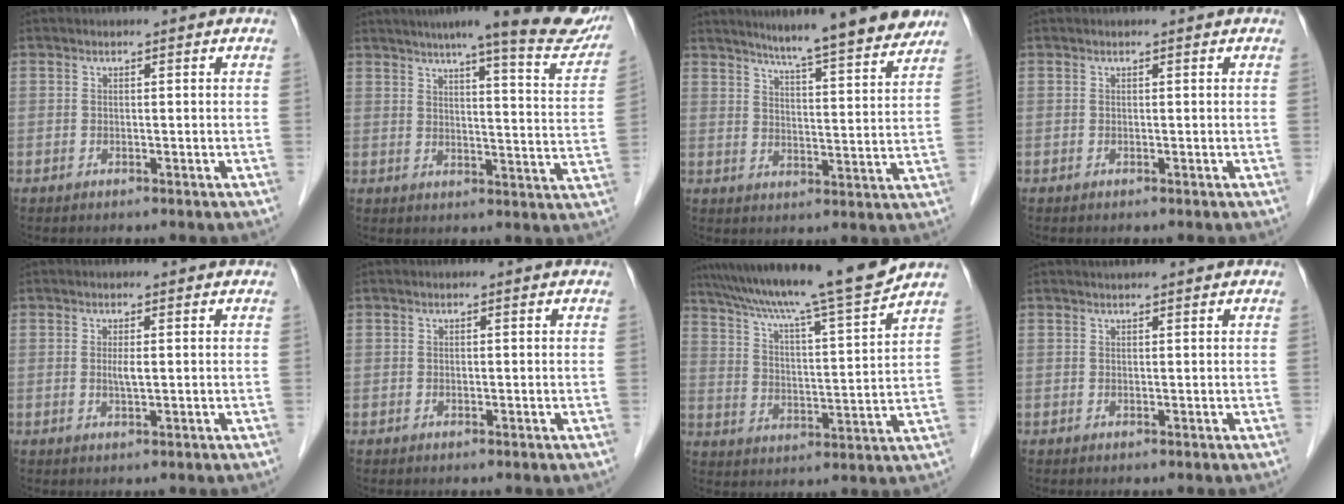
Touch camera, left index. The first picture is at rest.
{"total": 20.0, "force": [16.5, 1.8, 11.2], "torque": [-0.142, -0.018, 0.195]}
{"total": 14.1, "force": [12.0, -0.2, 7.4], "torque": [-0.108, -0.004, 0.160]}
{"total": 0.0}
{"total": 1.7, "force": [0.2, 0.2, 1.7], "torque": [-0.035, -0.002, 0.004]}
{"total": 0.0}
{"total": 17.8, "force": [15.4, -1.5, 8.8], "torque": [-0.150, -0.013, 0.237]}
{"total": 1.3, "force": [1.2, -0.3, 0.6], "torque": [-0.009, 0.011, 0.027]}